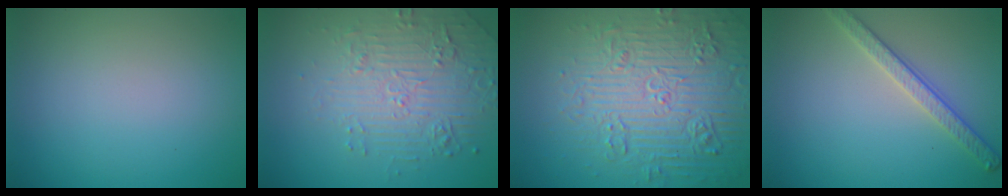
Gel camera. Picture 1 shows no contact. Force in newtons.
{"total": 4.9, "press": 3.7, "slide": 3.2}
{"total": 8.0, "press": 7.7, "slide": 2.0}
{"total": 2.8, "press": 2.7, "slide": 0.8}